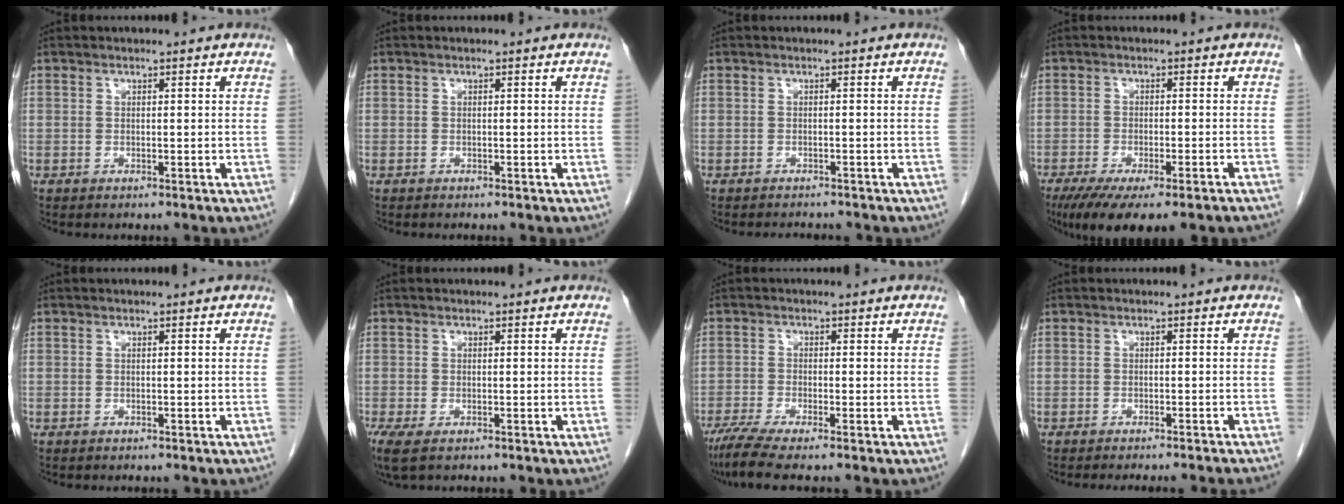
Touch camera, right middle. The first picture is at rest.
{"total": 0.0}
{"total": 2.3, "force": [-2.3, 0.2, 0.4], "torque": [-0.006, -0.008, -0.028]}
{"total": 12.0, "force": [-9.2, 1.6, 7.5], "torque": [-0.108, -0.021, -0.136]}
{"total": 1.0, "force": [-0.9, 0.3, 0.4], "torque": [-0.015, -0.003, -0.010]}
{"total": 4.4, "force": [-3.0, 1.5, 2.9], "torque": [-0.060, -0.019, -0.047]}
{"total": 5.1, "force": [-4.0, -0.6, 3.0], "torque": [-0.054, -0.016, -0.075]}
{"total": 8.8, "force": [-8.1, -0.5, 3.2], "torque": [-0.024, -0.020, -0.094]}